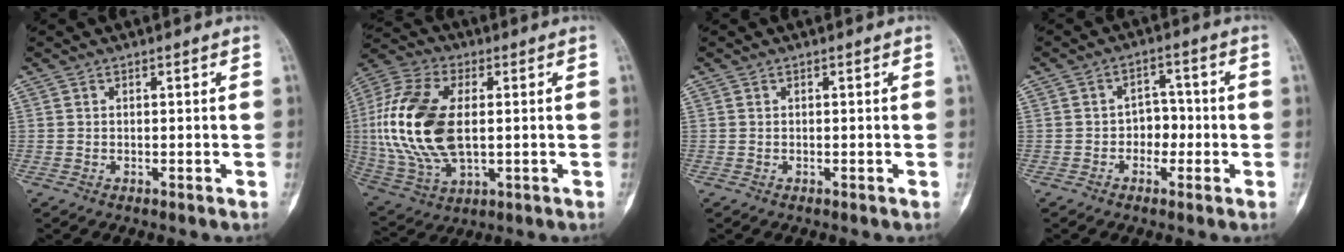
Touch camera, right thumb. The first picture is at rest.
{"total": 20.3, "force": [0.9, 11.3, 16.9], "torque": [-0.366, -0.002, 0.022]}
{"total": 0.0}
{"total": 4.5, "force": [-1.2, 3.5, 2.5], "torque": [-0.003, 0.021, -0.028]}